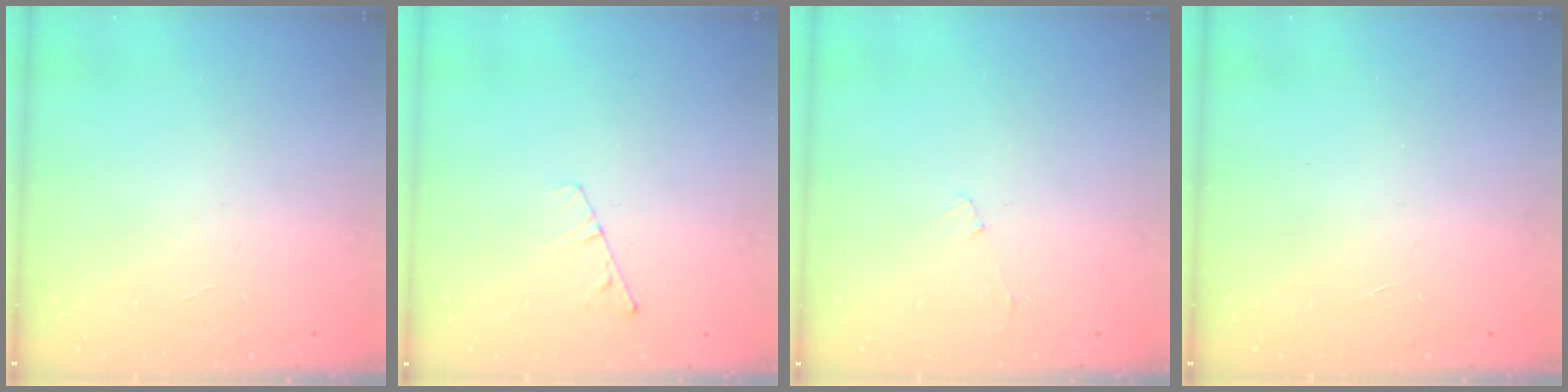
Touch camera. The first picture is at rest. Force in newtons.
{"total": 3.5, "press": 3.5, "slide": 0.3}
{"total": 3.2, "press": 3.2, "slide": 0.3}
{"total": 0.0}